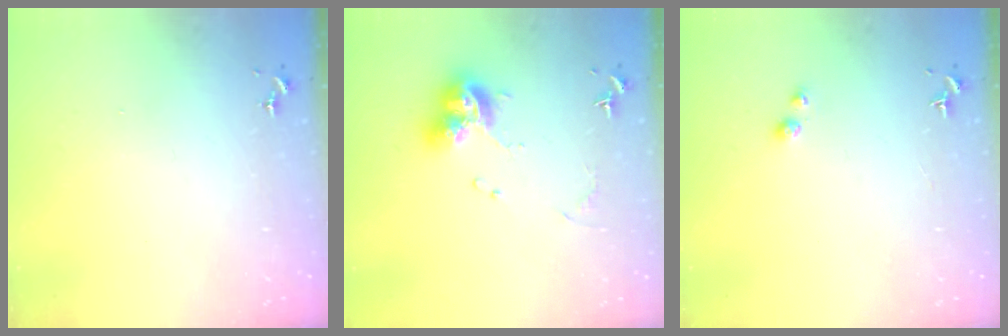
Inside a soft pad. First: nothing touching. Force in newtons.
{"total": 11.1, "press": 11.0, "slide": 1.3}
{"total": 2.9, "press": 2.8, "slide": 0.4}